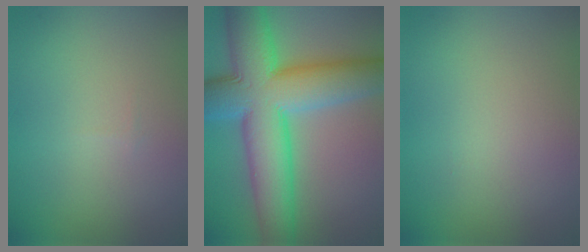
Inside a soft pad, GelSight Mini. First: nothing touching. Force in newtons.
{"total": 13.7, "press": 13.7, "slide": 0.2}
{"total": 0.0}